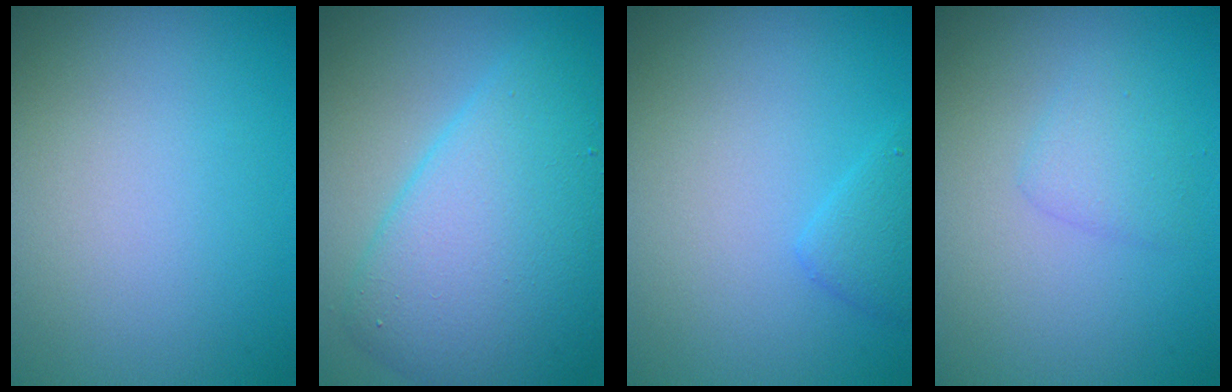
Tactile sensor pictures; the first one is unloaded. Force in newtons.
{"total": 9.3, "press": 9.3, "slide": 0.1}
{"total": 1.5, "press": 1.5, "slide": 0.2}
{"total": 1.6, "press": 1.6, "slide": 0.1}